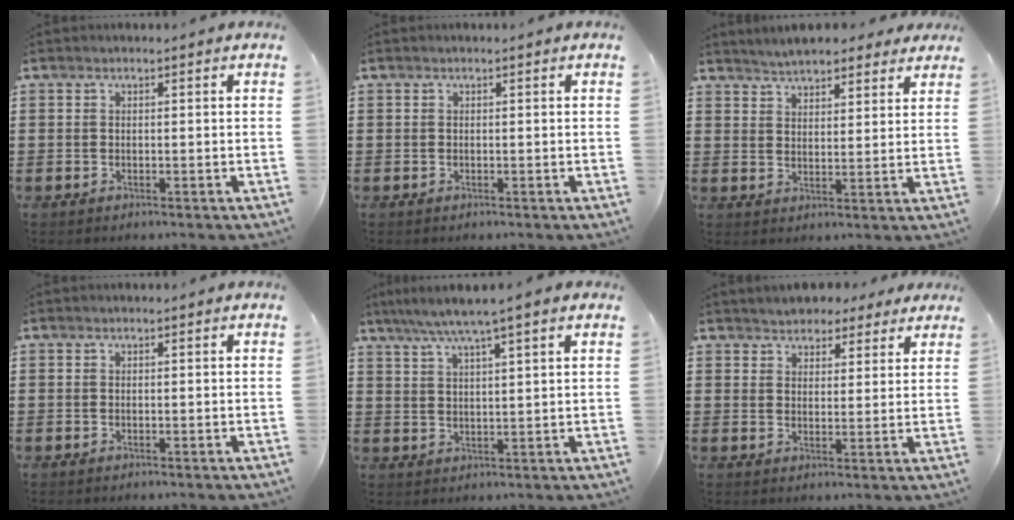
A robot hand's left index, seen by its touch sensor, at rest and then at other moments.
{"total": 0.0}
{"total": 4.5, "force": [4.4, 1.0, 0.7], "torque": [-0.030, -0.008, 0.080]}
{"total": 0.0}
{"total": 4.7, "force": [3.5, -0.3, 3.1], "torque": [-0.070, -0.009, 0.060]}
{"total": 3.8, "force": [3.5, 1.5, 0.0], "torque": [-0.015, -0.002, 0.064]}